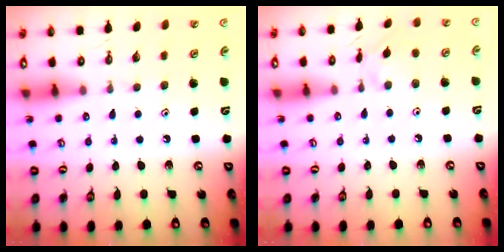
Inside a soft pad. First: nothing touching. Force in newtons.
{"total": 1.8, "press": 1.8, "slide": 0.4}